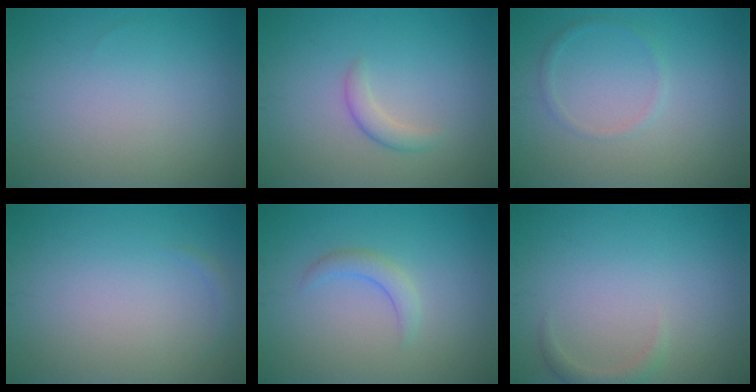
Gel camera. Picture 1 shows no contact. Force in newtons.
{"total": 1.5, "press": 1.5, "slide": 0.0}
{"total": 1.0, "press": 1.0, "slide": 0.1}
{"total": 0.5, "press": 0.5, "slide": 0.1}
{"total": 1.7, "press": 1.7, "slide": 0.2}
{"total": 1.2, "press": 1.2, "slide": 0.2}